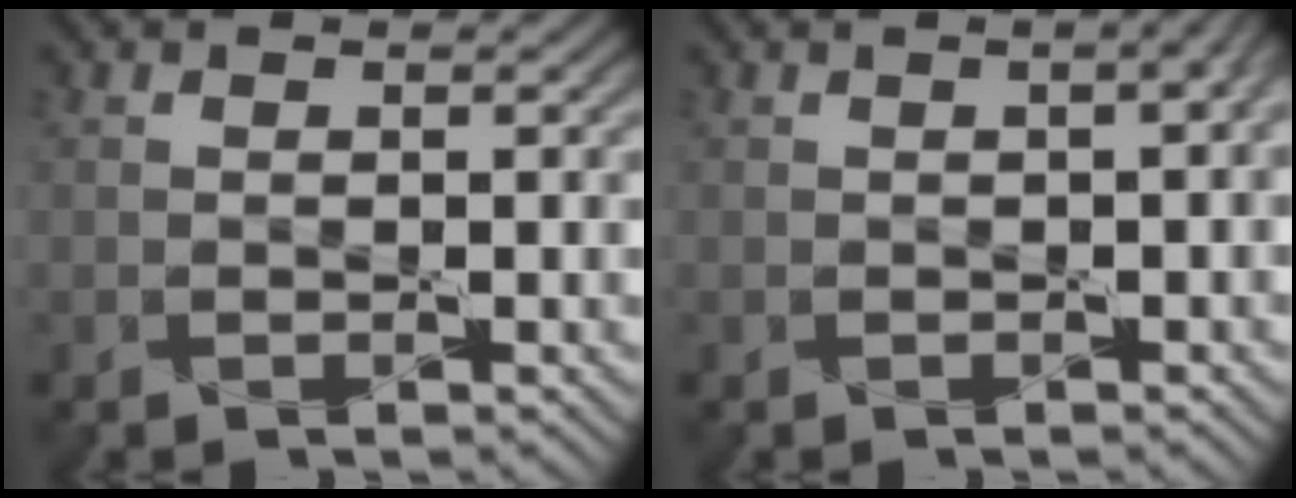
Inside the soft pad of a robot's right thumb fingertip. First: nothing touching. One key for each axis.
{"total": 3.2, "fx": 0.4, "fy": 1.3, "fz": 2.9, "tx": -0.029, "ty": 0.006, "tz": 0.007}